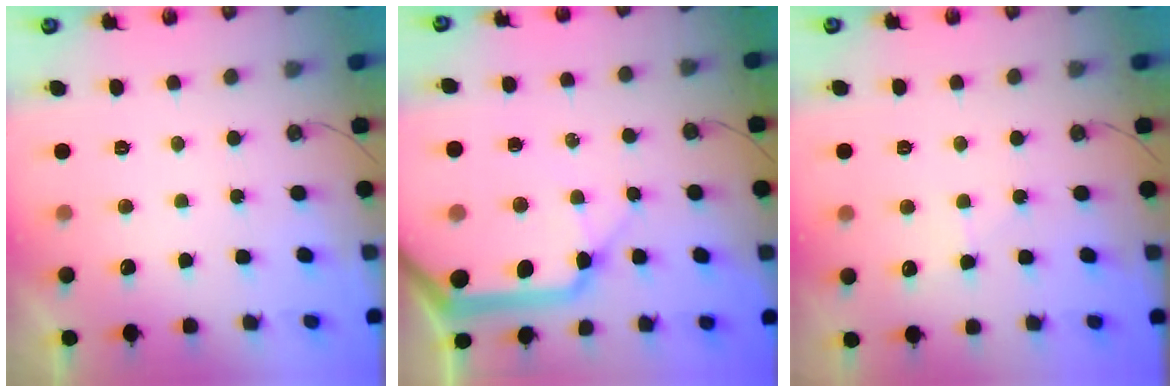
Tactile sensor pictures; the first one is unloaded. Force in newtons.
{"total": 19.0, "press": 18.7, "slide": 3.5}
{"total": 4.6, "press": 4.5, "slide": 0.9}